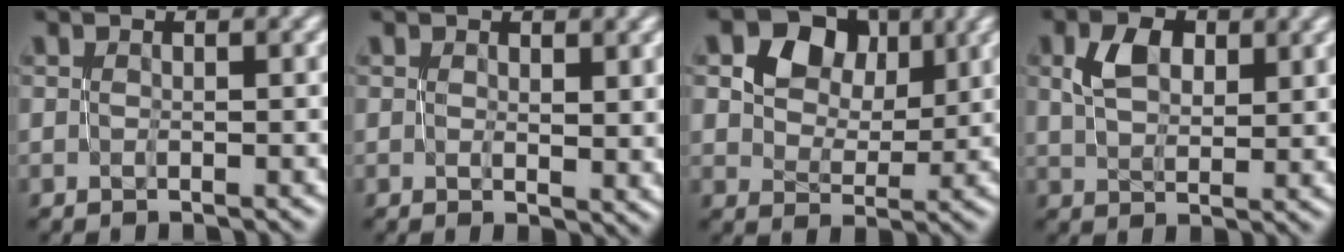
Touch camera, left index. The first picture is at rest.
{"total": 2.2, "force": [0.5, 1.0, 1.8], "torque": [-0.027, 0.000, 0.011]}
{"total": 7.1, "force": [3.5, 5.2, 3.4], "torque": [-0.063, 0.011, 0.048]}
{"total": 4.1, "force": [1.9, 2.5, 2.6], "torque": [-0.050, 0.008, 0.036]}